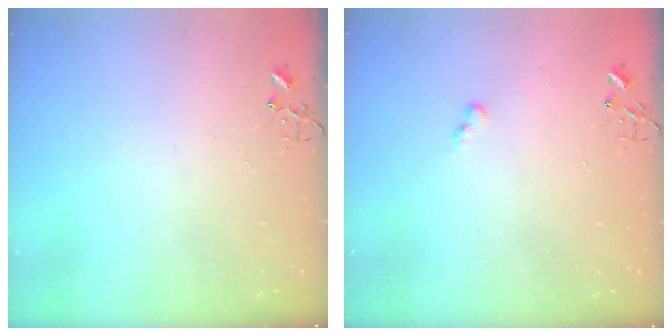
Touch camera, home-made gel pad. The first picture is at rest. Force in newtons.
{"total": 5.1, "press": 5.1, "slide": 0.4}